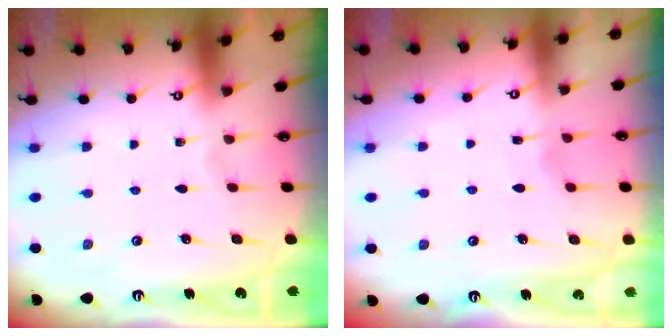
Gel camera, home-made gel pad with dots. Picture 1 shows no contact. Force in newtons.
{"total": 3.1, "press": 3.1, "slide": 0.4}